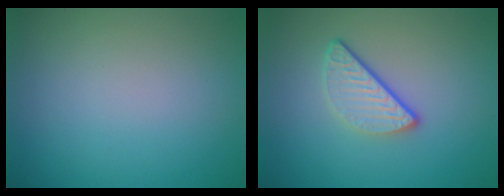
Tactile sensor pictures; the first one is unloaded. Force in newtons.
{"total": 3.2, "press": 2.5, "slide": 2.1}